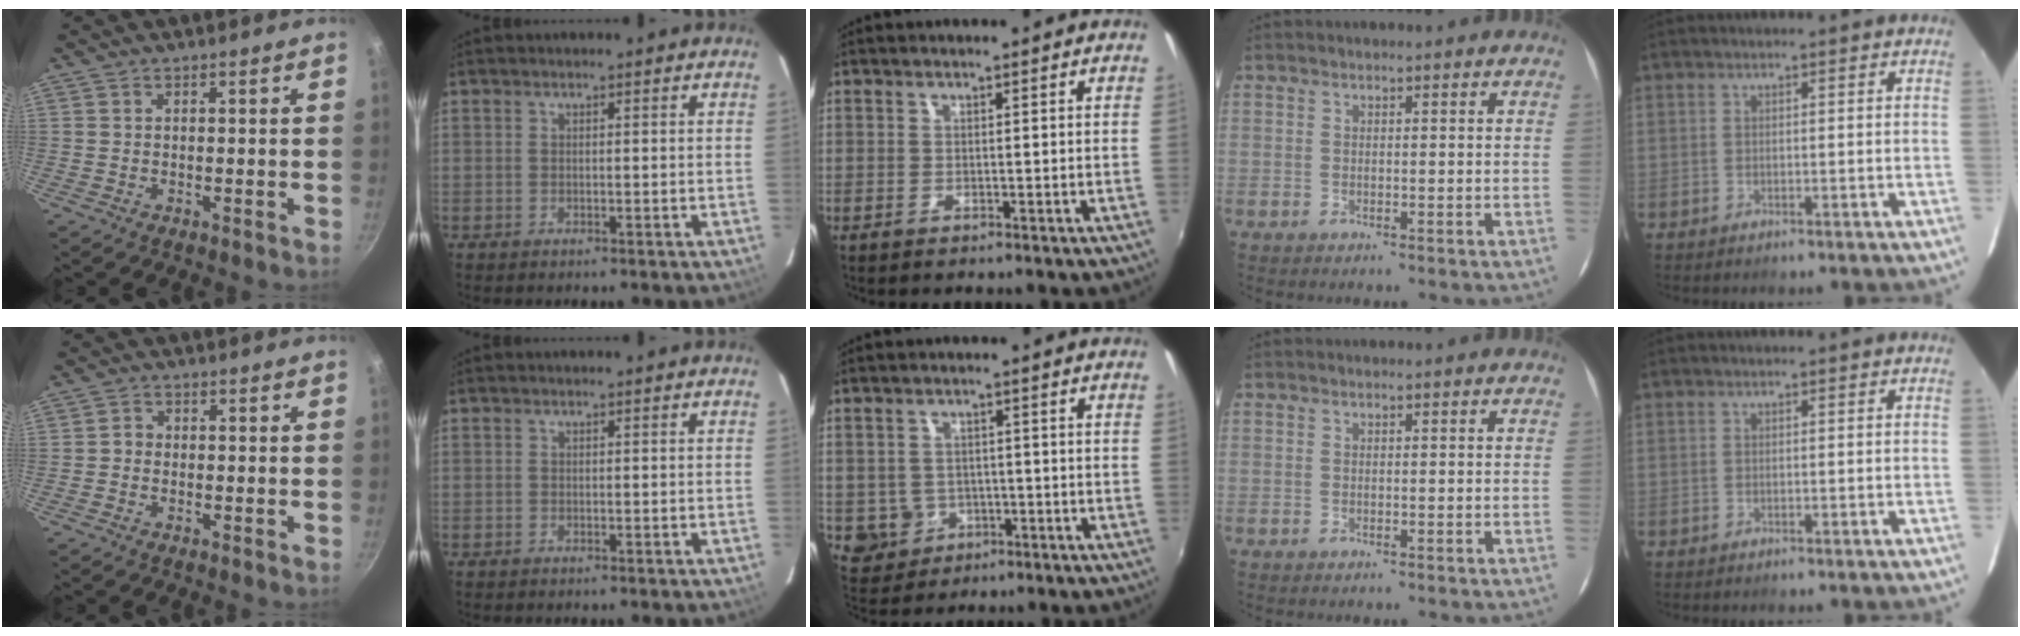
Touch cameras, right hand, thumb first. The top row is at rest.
{"thumb": {"total": 1.6, "force": [-0.5, 1.4, 0.6], "torque": [-0.003, 0.009, -0.014]}, "middle": {"total": 5.8, "force": [-1.6, 5.4, 1.3], "torque": [-0.041, 0.005, -0.010]}}